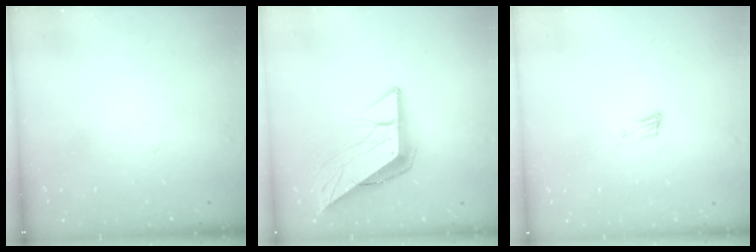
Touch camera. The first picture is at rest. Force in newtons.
{"total": 10.6, "press": 10.5, "slide": 1.3}
{"total": 4.4, "press": 4.3, "slide": 1.0}